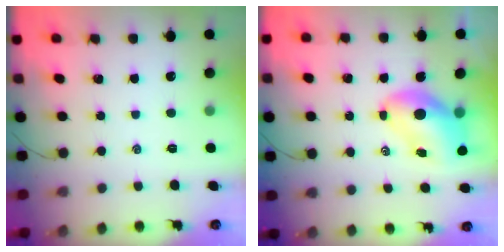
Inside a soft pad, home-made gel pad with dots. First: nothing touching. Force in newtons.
{"total": 10.3, "press": 10.0, "slide": 2.6}